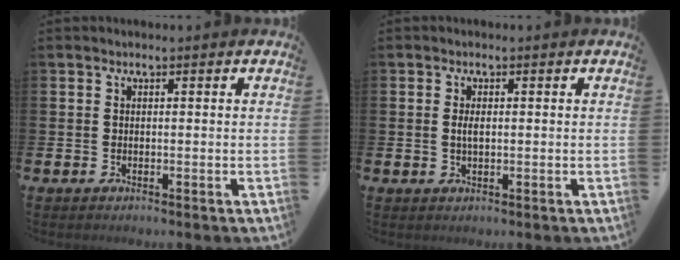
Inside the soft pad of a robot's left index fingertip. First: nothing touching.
{"total": 1.5, "force": [0.1, 0.6, 1.4], "torque": [-0.027, 0.005, 0.000]}